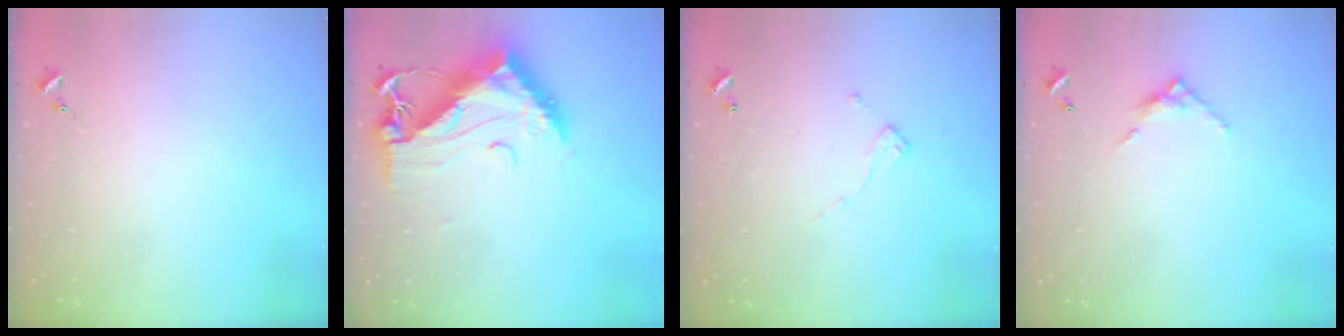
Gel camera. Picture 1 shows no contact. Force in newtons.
{"total": 17.0, "press": 17.0, "slide": 1.4}
{"total": 6.5, "press": 6.5, "slide": 0.2}
{"total": 6.7, "press": 6.7, "slide": 0.4}